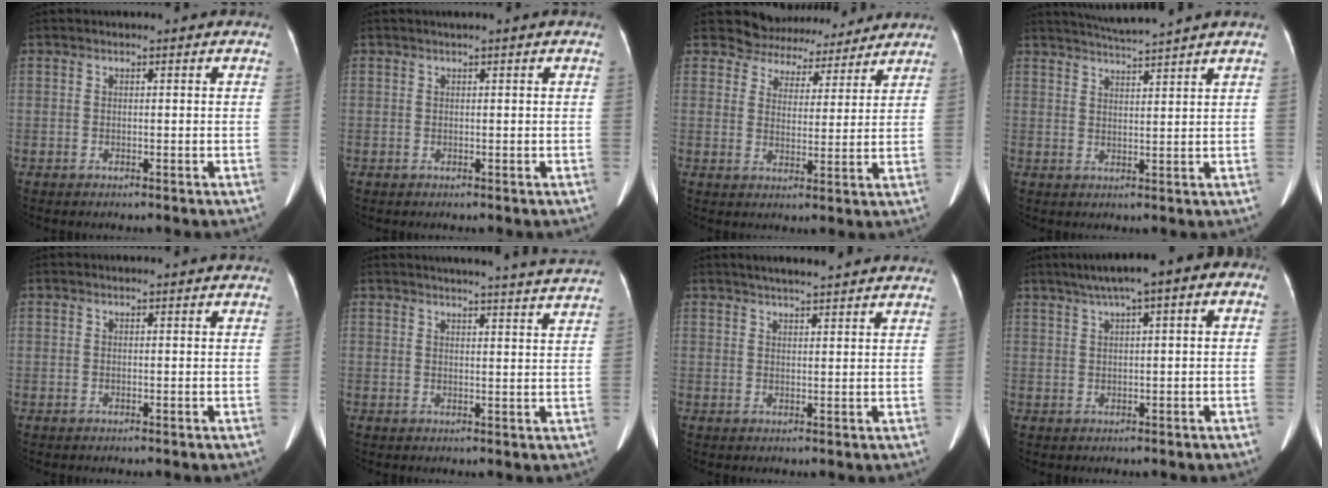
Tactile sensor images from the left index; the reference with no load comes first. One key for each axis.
{"total": 1.0, "fx": 0.8, "fy": -0.2, "fz": 0.6, "tx": -0.011, "ty": 0.010, "tz": 0.019}
{"total": 9.5, "fx": 8.8, "fy": 3.7, "fz": -0.2, "tx": 0.015, "ty": 0.010, "tz": 0.108}
{"total": 6.7, "fx": 6.2, "fy": -1.6, "fz": 2.2, "tx": -0.041, "ty": 0.006, "tz": 0.099}
{"total": 1.3, "fx": 1.3, "fy": 0.1, "fz": 0.1, "tx": -0.010, "ty": 0.006, "tz": 0.014}
{"total": 14.5, "fx": 13.9, "fy": -0.7, "fz": 4.0, "tx": -0.055, "ty": -0.035, "tz": 0.152}
{"total": 8.5, "fx": 7.6, "fy": 0.8, "fz": 3.7, "tx": -0.053, "ty": 0.026, "tz": 0.096}
{"total": 8.6, "fx": 3.5, "fy": 1.6, "fz": 7.7, "tx": -0.120, "ty": 0.041, "tz": 0.044}